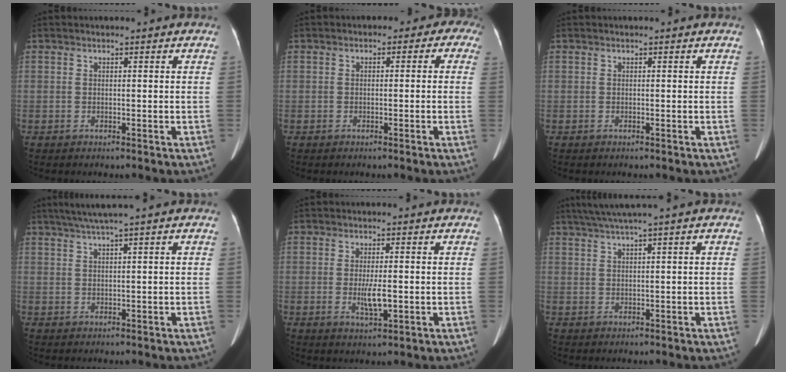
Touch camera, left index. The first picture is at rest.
{"total": 3.7, "force": [0.1, 2.5, 2.7], "torque": [-0.015, 0.027, -0.011]}
{"total": 0.0}
{"total": 3.6, "force": [2.5, -0.9, 2.5], "torque": [-0.052, 0.010, 0.050]}
{"total": 3.5, "force": [-0.6, 0.6, 3.4], "torque": [-0.065, -0.006, -0.006]}
{"total": 4.1, "force": [2.8, -1.1, 2.9], "torque": [-0.060, 0.017, 0.056]}